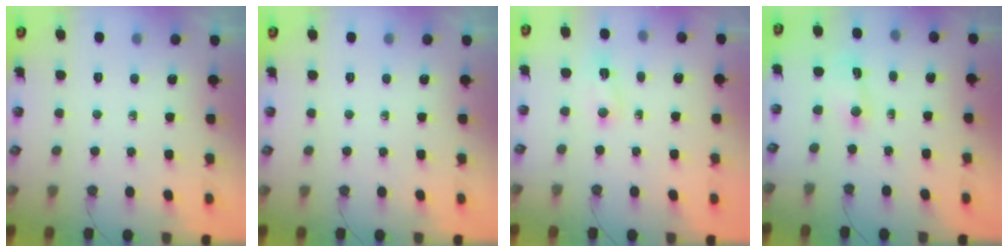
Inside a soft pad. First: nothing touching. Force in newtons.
{"total": 0.0}
{"total": 2.9, "press": 2.8, "slide": 0.7}
{"total": 1.9, "press": 1.9, "slide": 0.4}